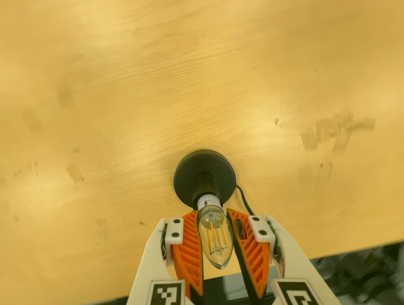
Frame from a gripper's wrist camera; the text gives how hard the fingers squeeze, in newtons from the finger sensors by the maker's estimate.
{"total": 14.1, "left": 14.1, "right": 14.1}